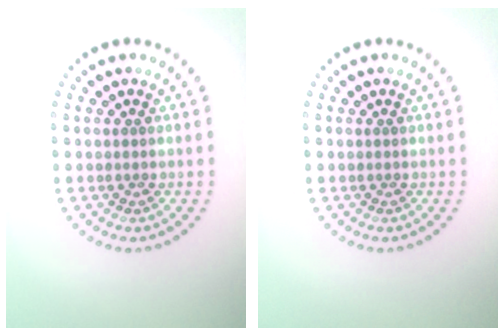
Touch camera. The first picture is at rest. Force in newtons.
{"total": 0.0}